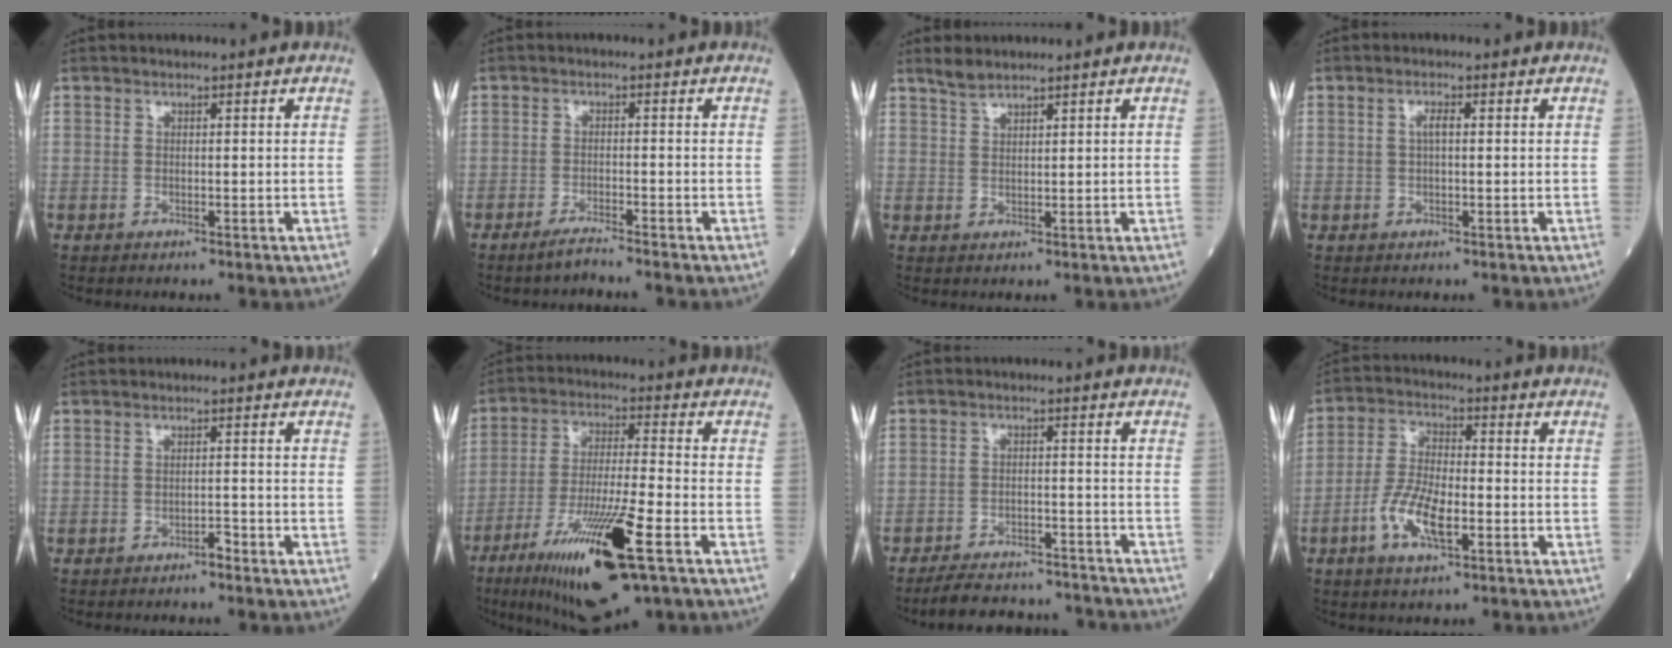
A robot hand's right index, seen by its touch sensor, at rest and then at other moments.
{"total": 2.6, "force": [-2.4, -0.5, 0.9], "torque": [-0.026, -0.006, -0.048]}
{"total": 2.1, "force": [2.0, 0.3, 0.5], "torque": [-0.015, 0.008, 0.043]}
{"total": 1.7, "force": [0.3, 0.4, 1.6], "torque": [-0.034, 0.003, 0.005]}
{"total": 1.2, "force": [-1.0, 0.2, 0.7], "torque": [-0.011, 0.001, -0.016]}
{"total": 17.5, "force": [-8.5, 1.9, 15.2], "torque": [-0.282, -0.041, -0.145]}
{"total": 11.9, "force": [-11.3, 2.4, 2.7], "torque": [-0.042, 0.011, -0.158]}
{"total": 8.6, "force": [-3.1, 2.9, 7.5], "torque": [-0.158, -0.001, -0.061]}